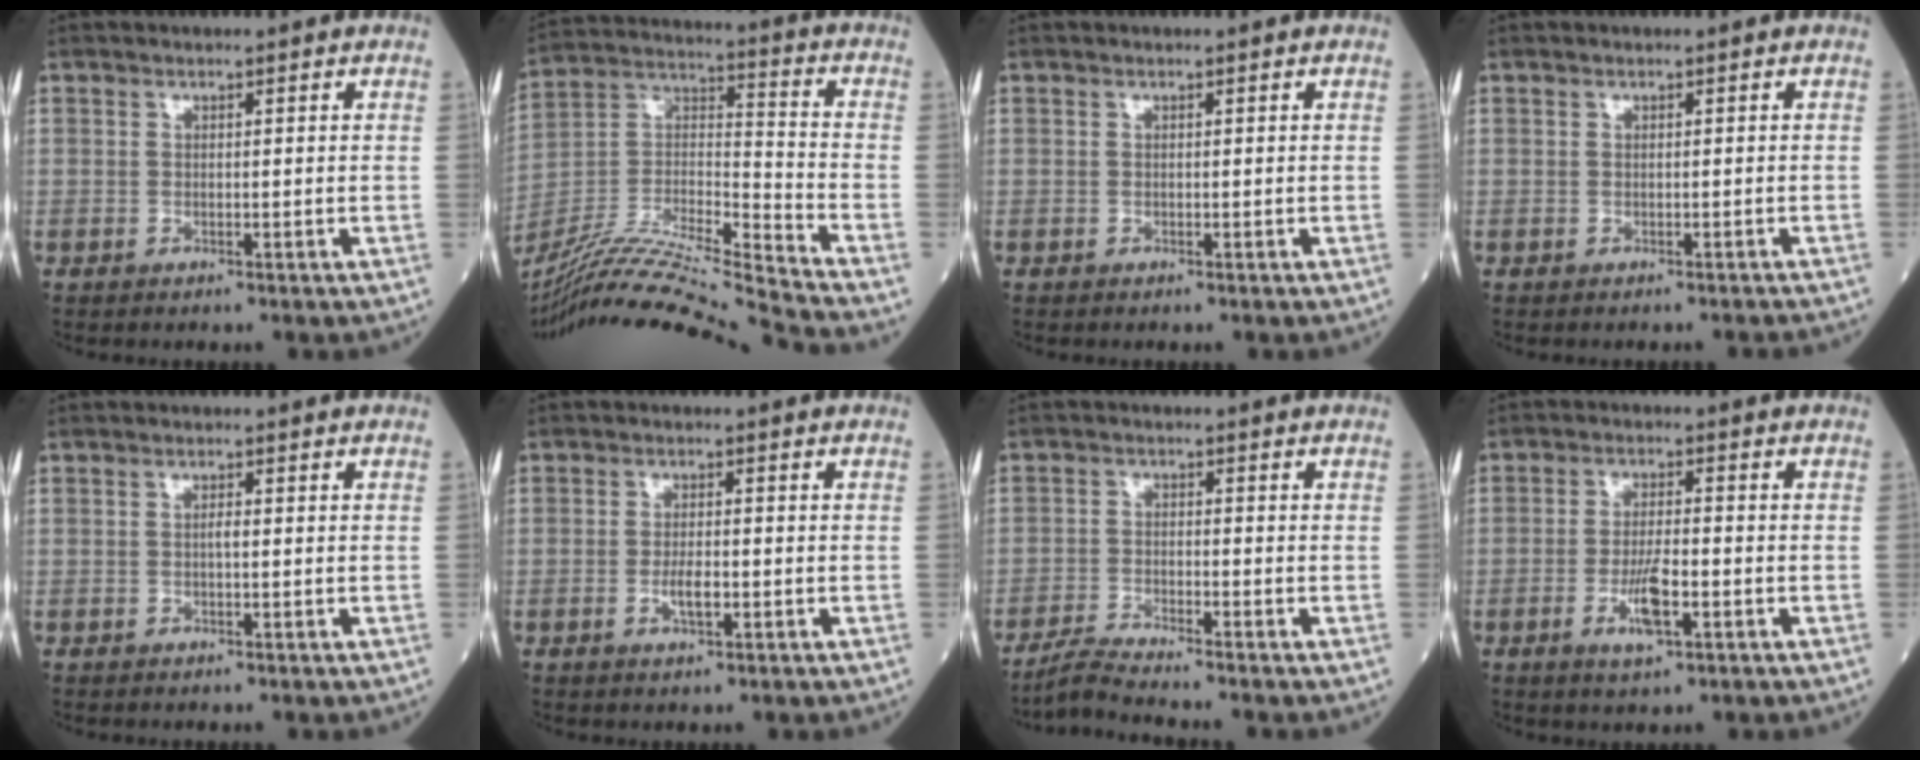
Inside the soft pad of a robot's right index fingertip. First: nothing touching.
{"total": 22.5, "force": [-20.5, -2.0, 9.2], "torque": [-0.201, -0.020, -0.361]}
{"total": 0.0}
{"total": 2.3, "force": [-2.2, 0.1, 0.7], "torque": [-0.007, -0.007, -0.024]}
{"total": 0.6, "force": [0.0, 0.1, 0.6], "torque": [-0.013, 0.000, -0.001]}
{"total": 2.9, "force": [-0.9, 0.8, 2.7], "torque": [-0.052, 0.001, -0.013]}
{"total": 4.5, "force": [-4.1, -1.4, 1.1], "torque": [-0.032, -0.024, -0.081]}
{"total": 5.6, "force": [-2.1, 1.0, 5.1], "torque": [-0.100, -0.006, -0.036]}